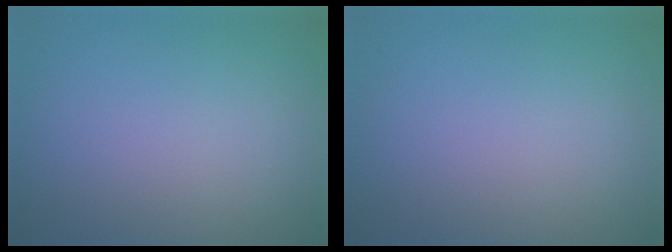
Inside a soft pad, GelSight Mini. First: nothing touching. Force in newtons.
{"total": 0.0}